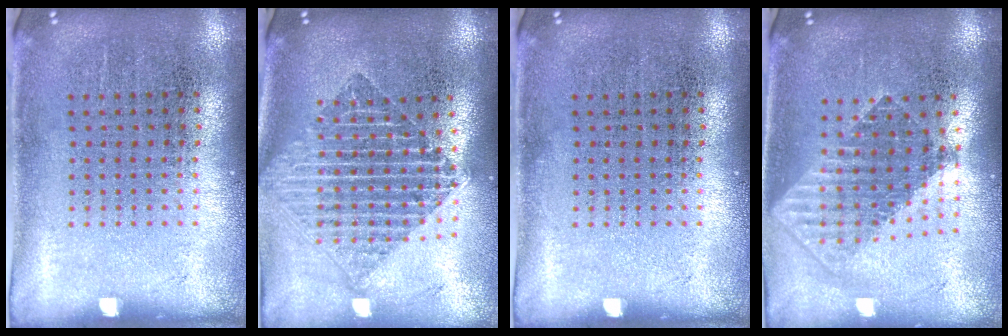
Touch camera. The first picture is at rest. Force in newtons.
{"total": 2.2, "press": 1.8, "slide": 1.3}
{"total": 0.0}
{"total": 1.8, "press": 1.5, "slide": 1.0}